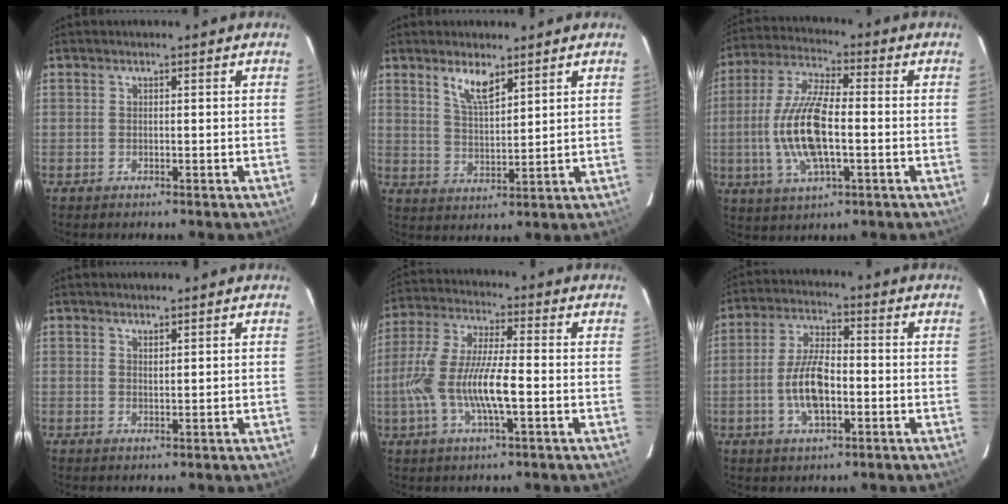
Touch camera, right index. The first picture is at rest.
{"total": 5.9, "force": [4.1, 1.9, 3.9], "torque": [-0.072, -0.002, 0.081]}
{"total": 14.2, "force": [-2.1, 4.9, 13.2], "torque": [-0.277, 0.000, -0.039]}
{"total": 1.3, "force": [1.2, 0.3, 0.4], "torque": [-0.006, -0.001, 0.020]}
{"total": 12.9, "force": [-2.9, 2.9, 12.3], "torque": [-0.255, -0.004, -0.057]}
{"total": 9.2, "force": [-2.2, 3.8, 8.1], "torque": [-0.165, 0.005, -0.040]}